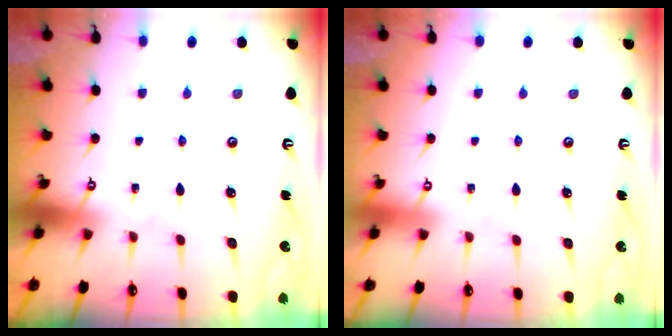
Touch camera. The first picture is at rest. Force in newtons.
{"total": 3.9, "press": 3.9, "slide": 0.1}